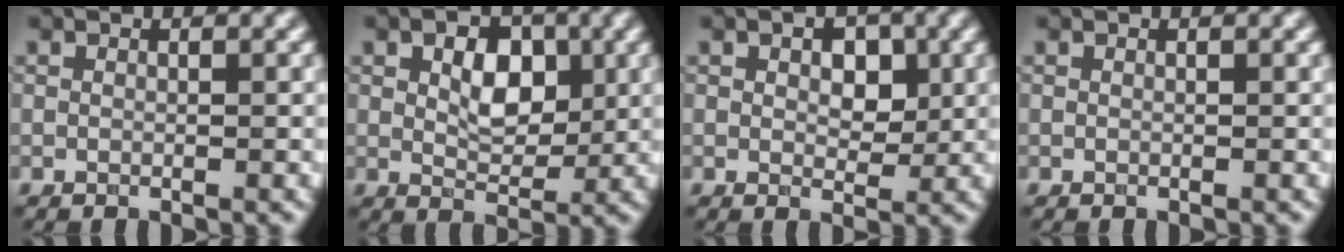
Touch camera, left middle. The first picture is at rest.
{"total": 3.5, "force": [0.8, 2.2, 2.6], "torque": [-0.047, 0.002, 0.019]}
{"total": 2.5, "force": [0.6, 1.4, 1.9], "torque": [-0.030, 0.001, 0.019]}
{"total": 0.0}